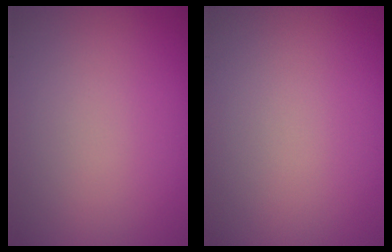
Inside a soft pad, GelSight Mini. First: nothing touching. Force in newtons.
{"total": 0.0}